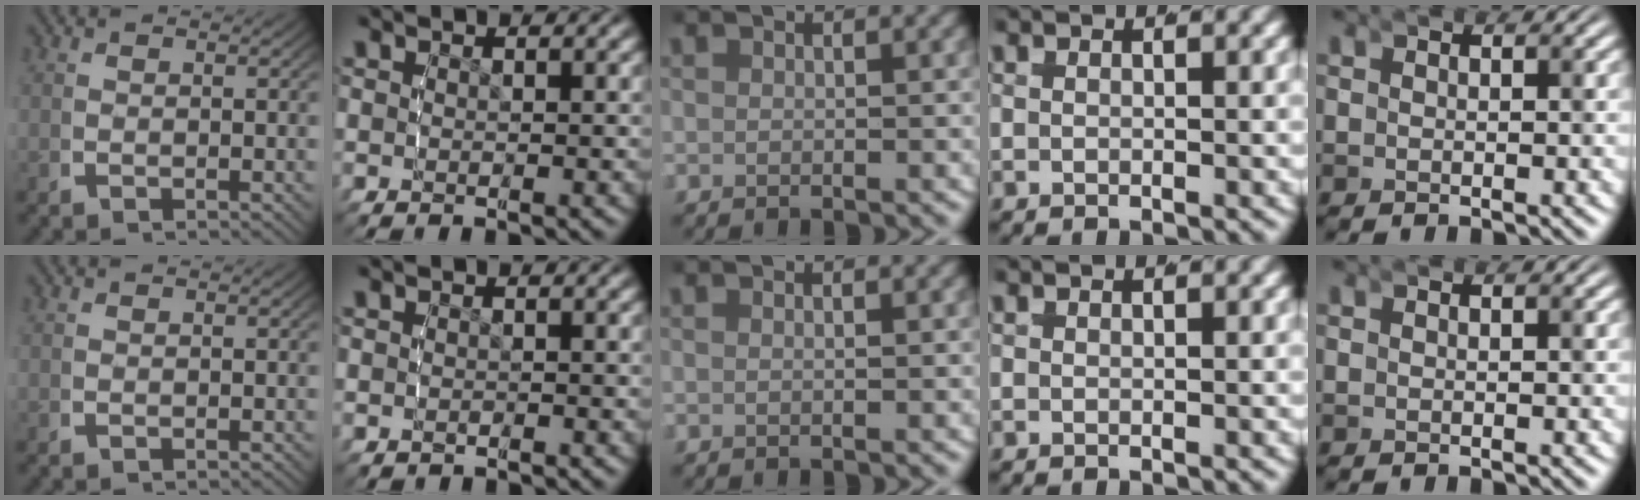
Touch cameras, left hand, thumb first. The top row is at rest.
{"ring": {"total": 0.6, "force": [0.6, 0.2, 0.1], "torque": [0.002, 0.005, 0.007]}}